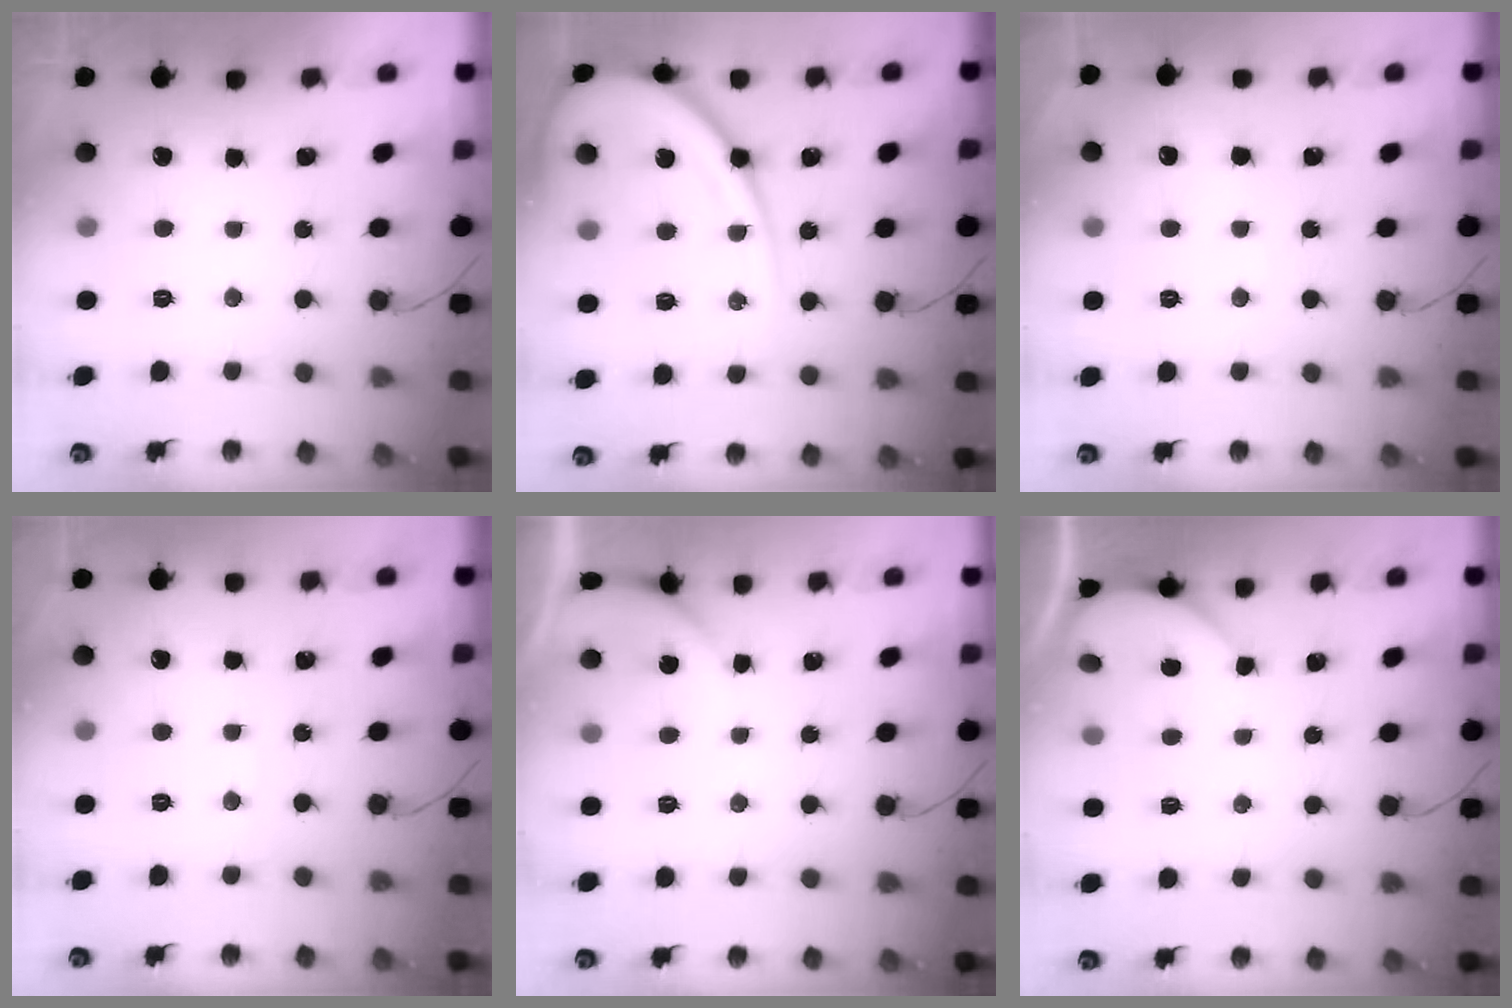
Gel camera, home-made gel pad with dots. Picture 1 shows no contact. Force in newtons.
{"total": 17.7, "press": 17.7, "slide": 1.5}
{"total": 2.4, "press": 2.4, "slide": 0.3}
{"total": 1.6, "press": 1.6, "slide": 0.2}
{"total": 1.6, "press": 1.6, "slide": 0.1}
{"total": 3.5, "press": 3.5, "slide": 0.3}